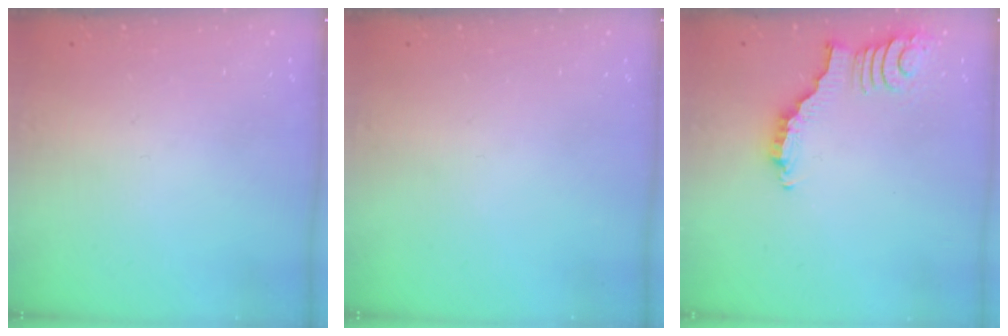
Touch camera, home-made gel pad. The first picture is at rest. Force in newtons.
{"total": 0.0}
{"total": 3.2, "press": 3.2, "slide": 0.5}